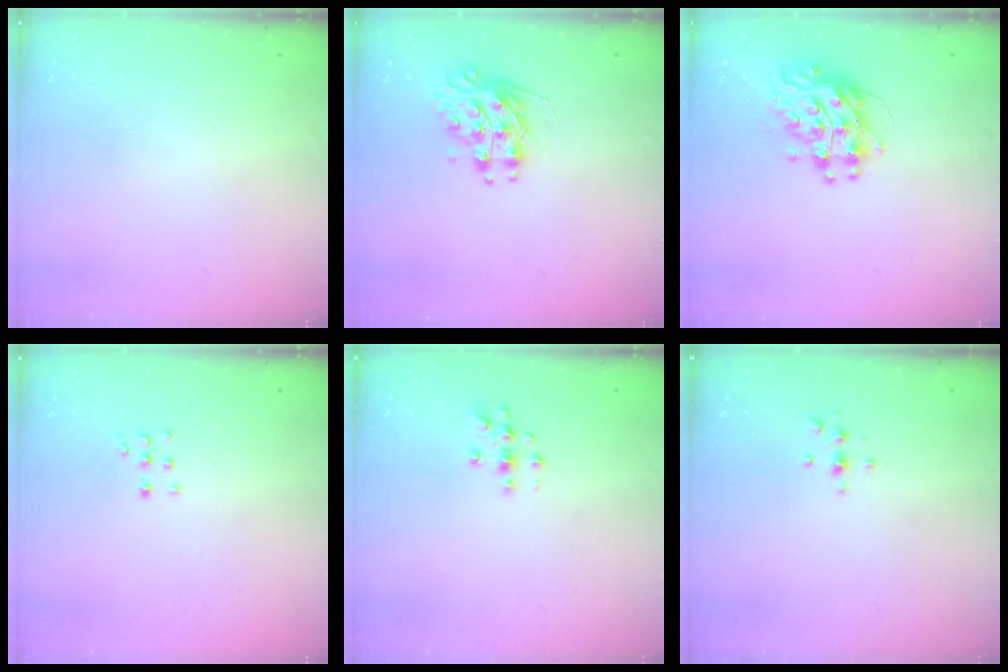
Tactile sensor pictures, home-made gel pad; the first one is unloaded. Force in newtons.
{"total": 9.2, "press": 9.2, "slide": 0.3}
{"total": 10.4, "press": 10.4, "slide": 1.0}
{"total": 4.3, "press": 4.2, "slide": 1.1}
{"total": 3.0, "press": 3.0, "slide": 0.3}
{"total": 2.4, "press": 2.4, "slide": 0.3}